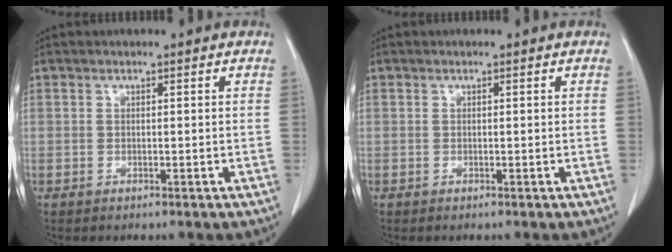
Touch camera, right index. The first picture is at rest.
{"total": 0.0}